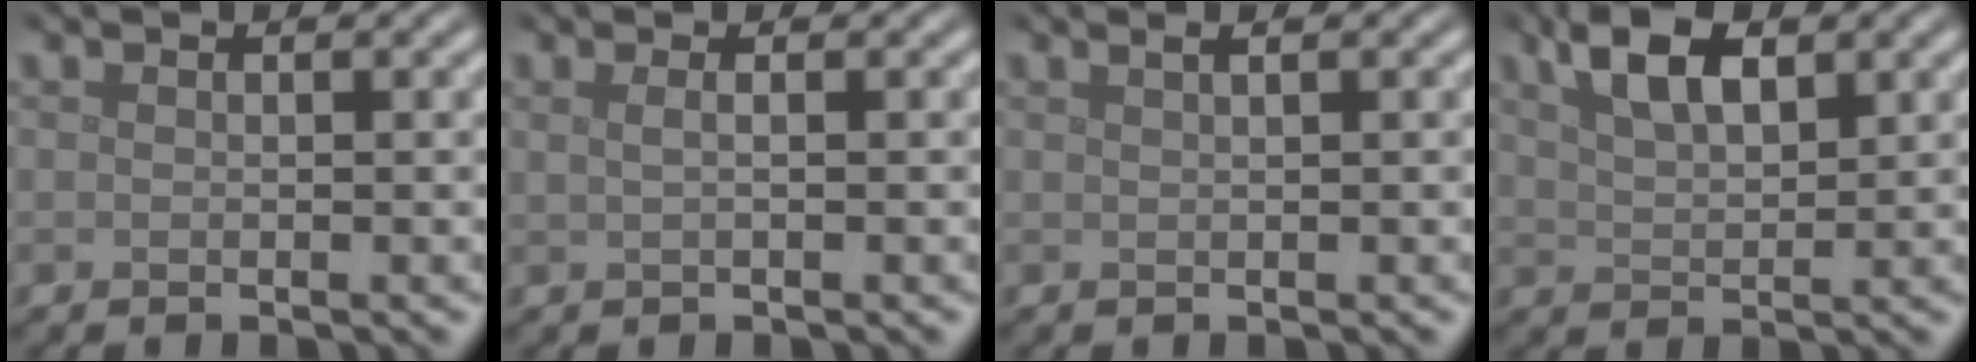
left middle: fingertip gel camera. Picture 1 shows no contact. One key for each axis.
{"total": 1.6, "fx": 0.6, "fy": 0.8, "fz": 1.2, "tx": -0.010, "ty": -0.002, "tz": -0.005}
{"total": 1.8, "fx": 1.0, "fy": 0.8, "fz": 1.2, "tx": -0.006, "ty": -0.001, "tz": 0.000}
{"total": 4.9, "fx": 2.7, "fy": 2.1, "fz": 3.6, "tx": -0.070, "ty": 0.008, "tz": 0.048}